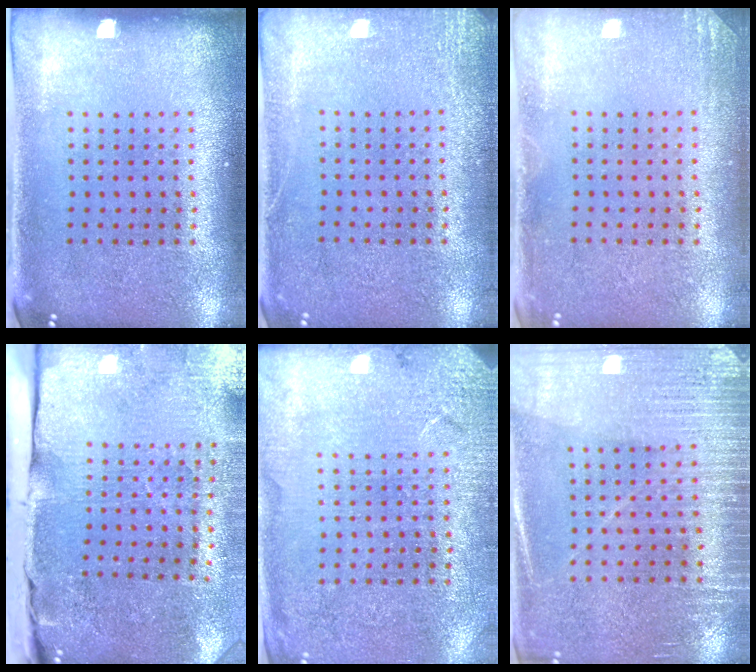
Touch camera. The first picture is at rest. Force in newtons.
{"total": 2.5, "press": 2.4, "slide": 0.3}
{"total": 1.5, "press": 1.4, "slide": 0.2}
{"total": 4.7, "press": 3.9, "slide": 2.6}
{"total": 2.7, "press": 2.7, "slide": 0.1}
{"total": 3.0, "press": 2.9, "slide": 0.7}